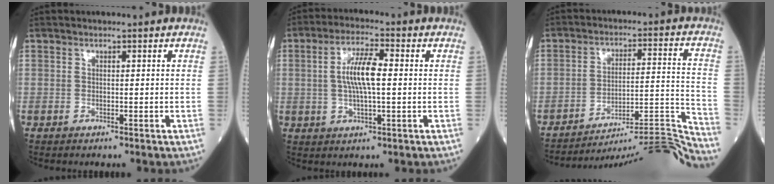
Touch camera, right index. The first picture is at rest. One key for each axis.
{"total": 7.3, "fx": 0.5, "fy": 1.5, "fz": 7.1, "tx": -0.142, "ty": 0.009, "tz": 0.009}
{"total": 19.9, "fx": -19.2, "fy": -3.5, "fz": 3.9, "tx": -0.014, "ty": 0.015, "tz": -0.271}